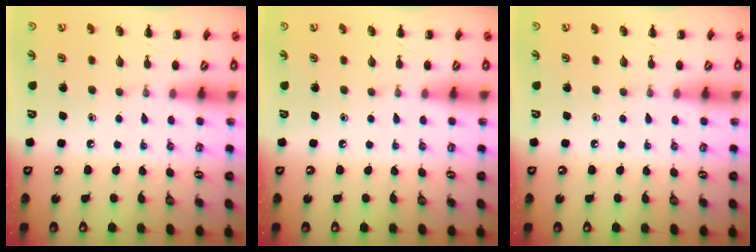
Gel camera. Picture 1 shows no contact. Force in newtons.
{"total": 0.0}
{"total": 0.0}